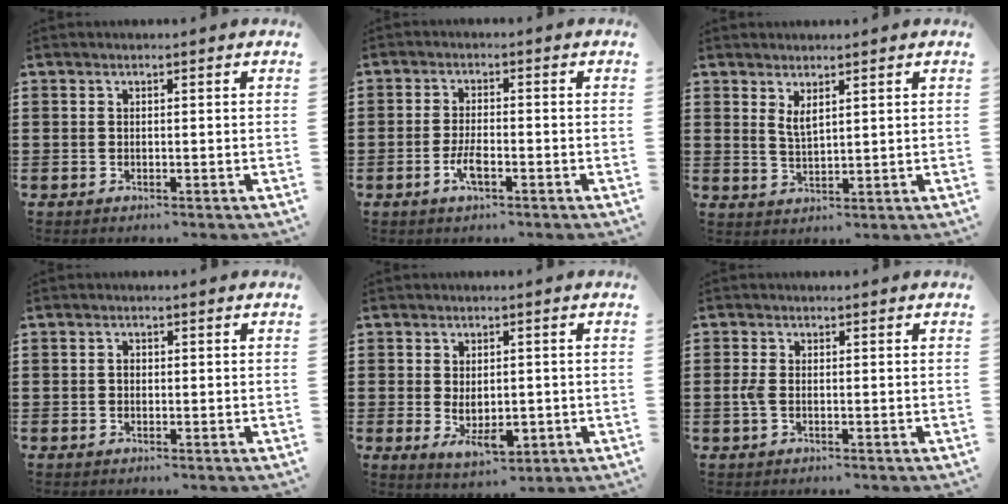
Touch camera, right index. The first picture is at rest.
{"total": 3.8, "force": [-1.6, 1.2, 3.2], "torque": [-0.067, 0.000, -0.032]}
{"total": 2.5, "force": [1.6, 0.8, 1.7], "torque": [-0.036, 0.002, 0.030]}
{"total": 0.8, "force": [-0.1, 0.6, 0.5], "torque": [-0.013, 0.000, -0.002]}
{"total": 4.8, "force": [-0.9, 2.6, 4.0], "torque": [-0.076, -0.004, -0.020]}
{"total": 1.9, "force": [-0.3, 0.9, 1.6], "torque": [-0.046, -0.004, -0.012]}